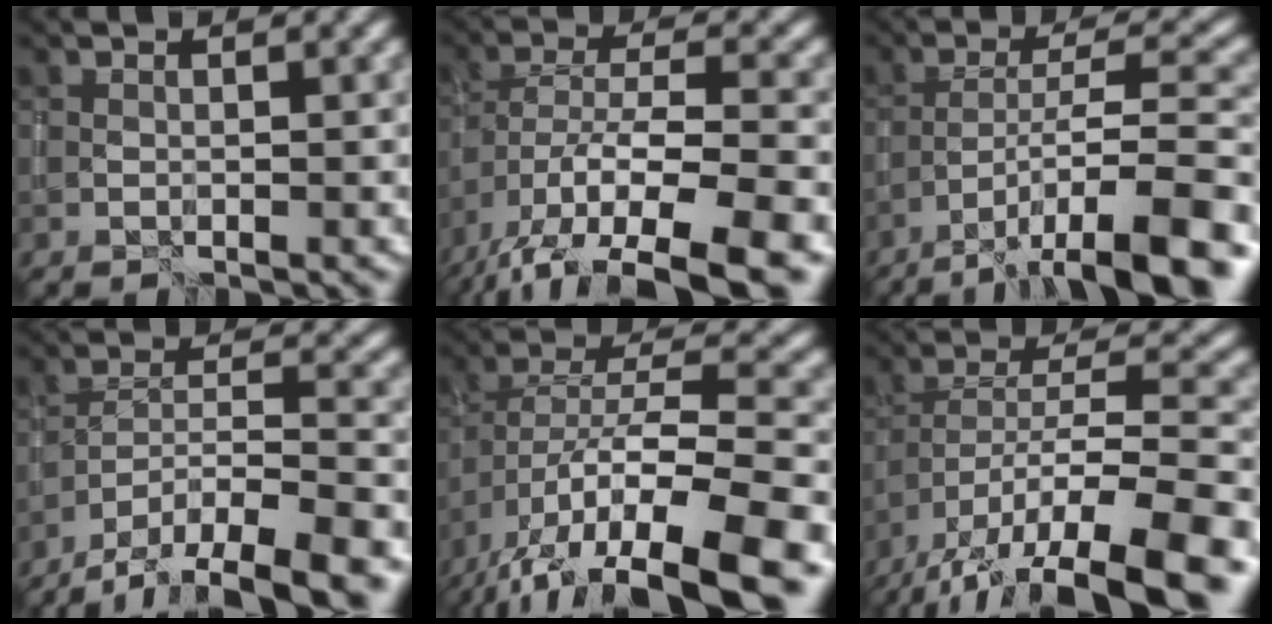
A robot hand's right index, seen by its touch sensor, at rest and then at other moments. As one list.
[{"total": 14.3, "force": [-9.2, 4.8, 9.9], "torque": [-0.190, -0.016, -0.134]}, {"total": 12.8, "force": [-8.1, 3.0, 9.4], "torque": [-0.151, 0.008, -0.124]}, {"total": 14.3, "force": [-11.4, 4.7, 7.2], "torque": [-0.114, -0.009, -0.159]}, {"total": 15.1, "force": [-8.7, 4.9, 11.4], "torque": [-0.193, 0.002, -0.135]}, {"total": 15.0, "force": [-9.9, 4.5, 10.4], "torque": [-0.185, 0.001, -0.152]}]